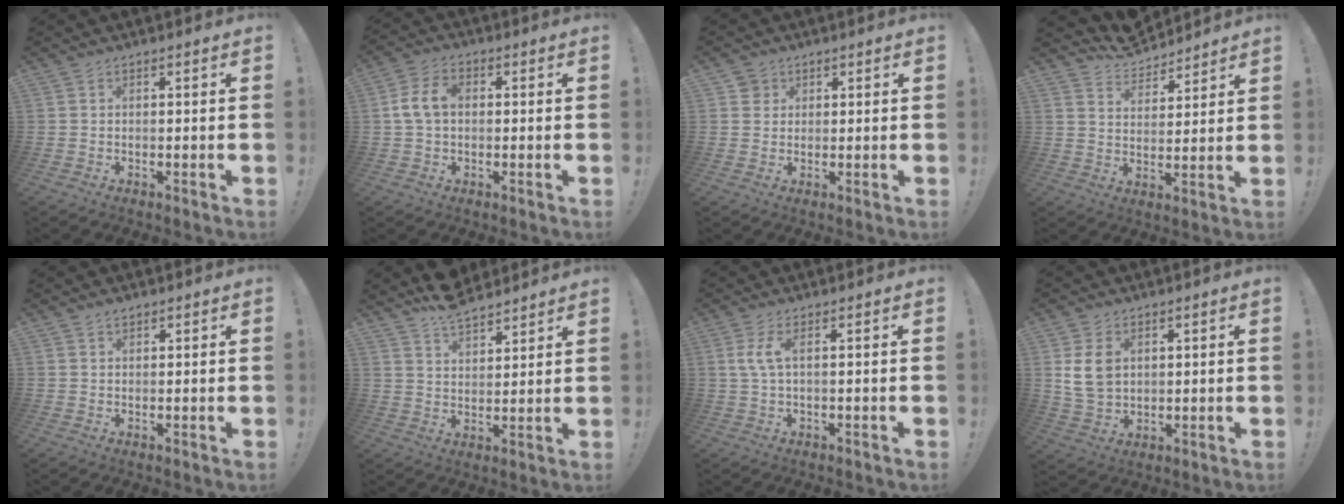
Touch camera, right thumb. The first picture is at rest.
{"total": 8.0, "force": [0.6, 5.4, 5.9], "torque": [-0.115, 0.015, 0.014]}
{"total": 3.2, "force": [1.7, 2.6, 0.3], "torque": [-0.004, -0.005, 0.031]}
{"total": 7.8, "force": [7.1, 3.1, 0.8], "torque": [-0.032, -0.056, 0.136]}
{"total": 1.4, "force": [1.1, 0.6, 0.5], "torque": [-0.008, -0.004, 0.021]}
{"total": 8.5, "force": [7.5, 3.2, 2.4], "torque": [-0.046, -0.049, 0.142]}
{"total": 4.4, "force": [1.2, 1.0, 4.1], "torque": [-0.081, -0.008, 0.018]}
{"total": 8.3, "force": [2.4, 6.2, 4.9], "torque": [-0.095, 0.003, 0.048]}